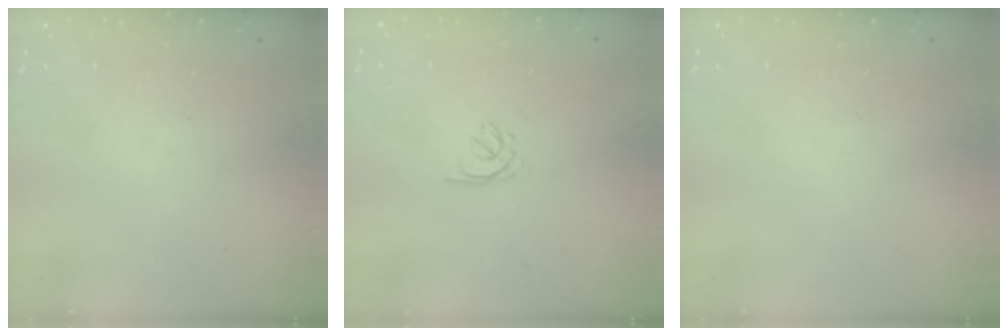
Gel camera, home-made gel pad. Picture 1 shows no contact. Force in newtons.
{"total": 1.2, "press": 1.0, "slide": 0.5}
{"total": 0.0}